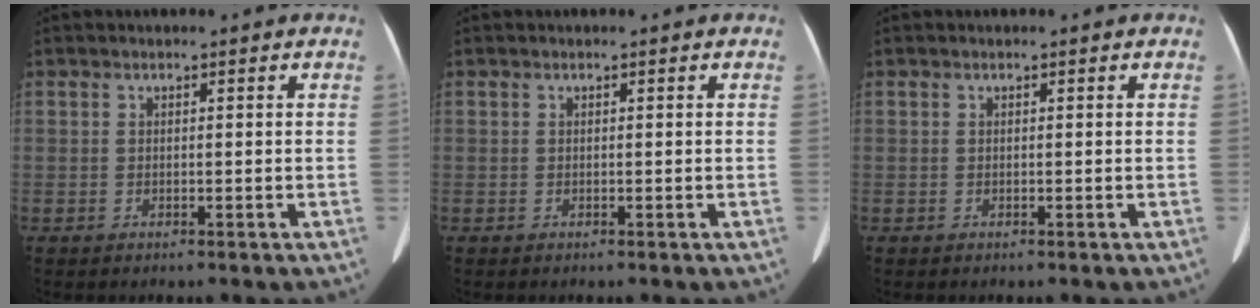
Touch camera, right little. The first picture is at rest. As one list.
[{"total": 0.0}, {"total": 0.0}]